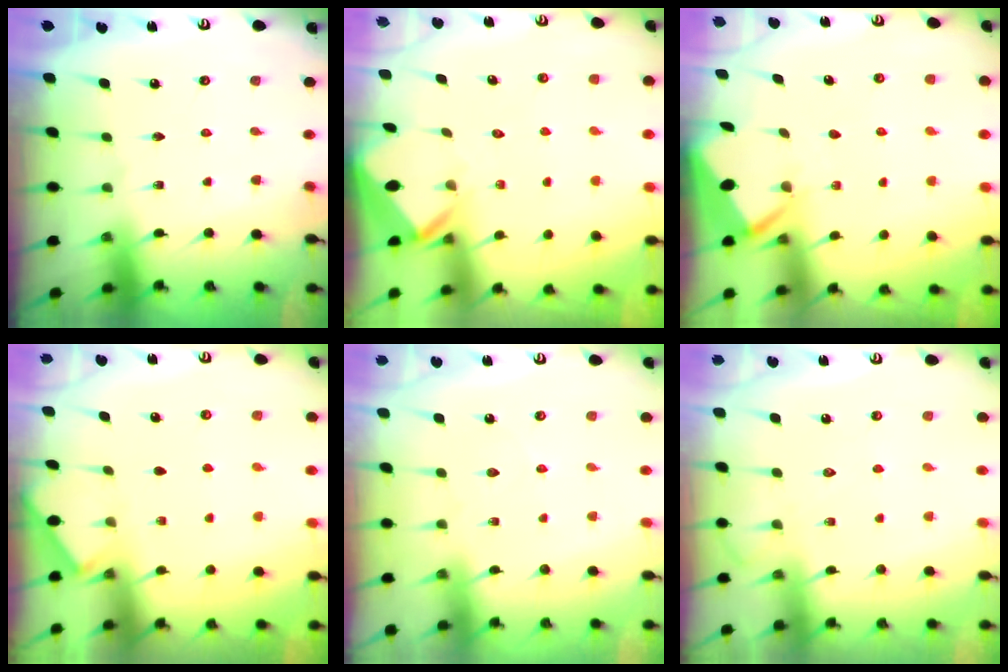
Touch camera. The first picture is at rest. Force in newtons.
{"total": 2.6, "press": 2.6, "slide": 0.1}
{"total": 2.8, "press": 2.7, "slide": 0.4}
{"total": 2.0, "press": 2.0, "slide": 0.3}
{"total": 2.3, "press": 2.3, "slide": 0.4}
{"total": 5.5, "press": 5.4, "slide": 0.8}